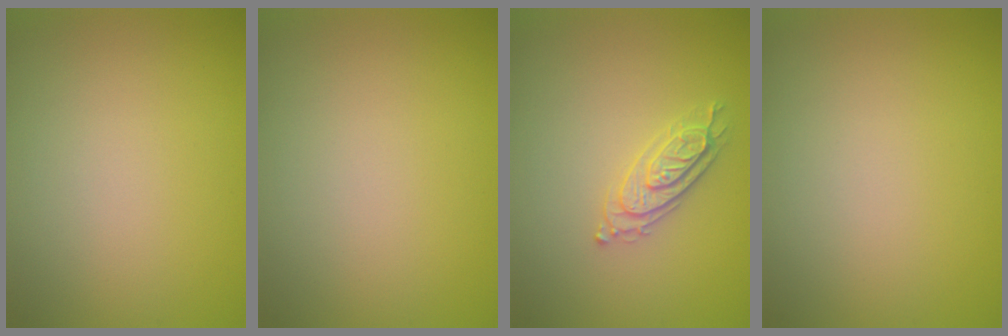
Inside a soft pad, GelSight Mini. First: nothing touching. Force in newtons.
{"total": 0.0}
{"total": 2.4, "press": 2.3, "slide": 0.5}
{"total": 0.0}